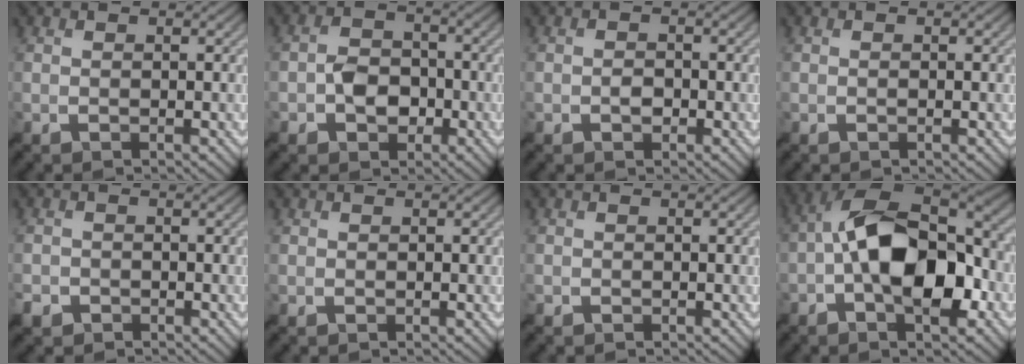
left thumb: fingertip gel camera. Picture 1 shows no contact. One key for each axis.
{"total": 4.2, "fx": -1.5, "fy": 3.0, "fz": 2.5, "tx": -0.046, "ty": 0.004, "tz": -0.034}
{"total": 1.5, "fx": -0.6, "fy": 1.0, "fz": 0.9, "tx": -0.016, "ty": 0.001, "tz": -0.013}
{"total": 0.0}
{"total": 1.9, "fx": -1.4, "fy": 1.3, "fz": 0.5, "tx": -0.014, "ty": -0.003, "tz": -0.036}
{"total": 0.0}
{"total": 0.0}
{"total": 15.6, "fx": -2.6, "fy": 7.5, "fz": 13.4, "tx": -0.229, "ty": 0.024, "tz": -0.060}